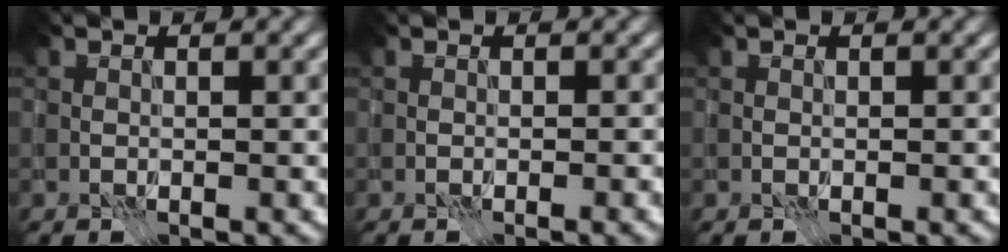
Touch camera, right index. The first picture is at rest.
{"total": 0.9, "force": [-0.5, 0.1, 0.8], "torque": [-0.010, 0.001, -0.008]}
{"total": 0.0}